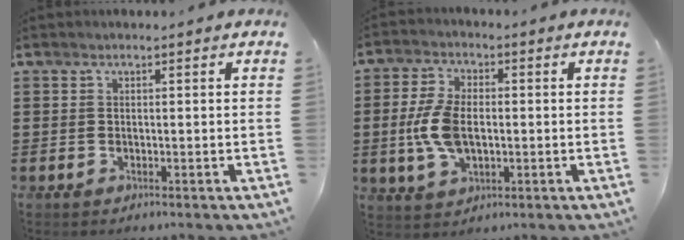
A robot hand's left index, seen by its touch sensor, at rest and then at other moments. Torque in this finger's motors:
{"motor_torque": [1.54, 0.60, 0.89, 0.18]}